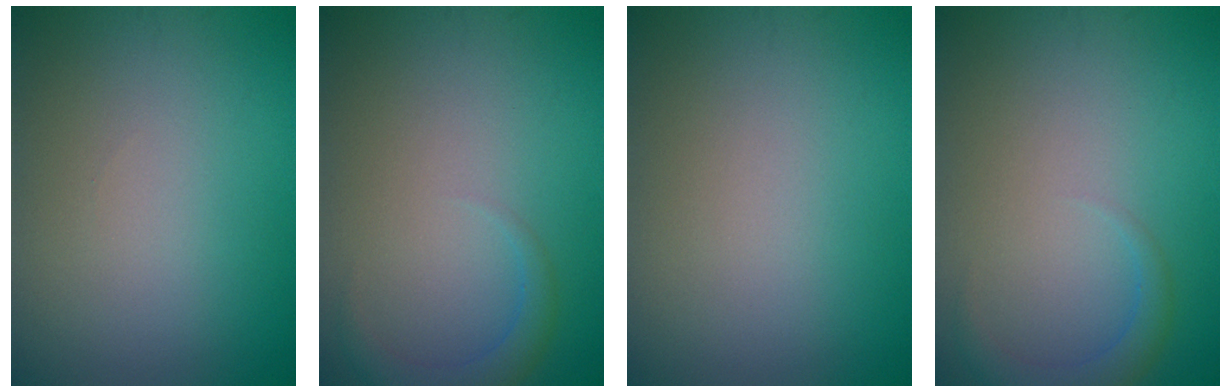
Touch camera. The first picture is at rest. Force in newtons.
{"total": 2.1, "press": 2.1, "slide": 0.2}
{"total": 0.0}
{"total": 2.1, "press": 2.1, "slide": 0.2}